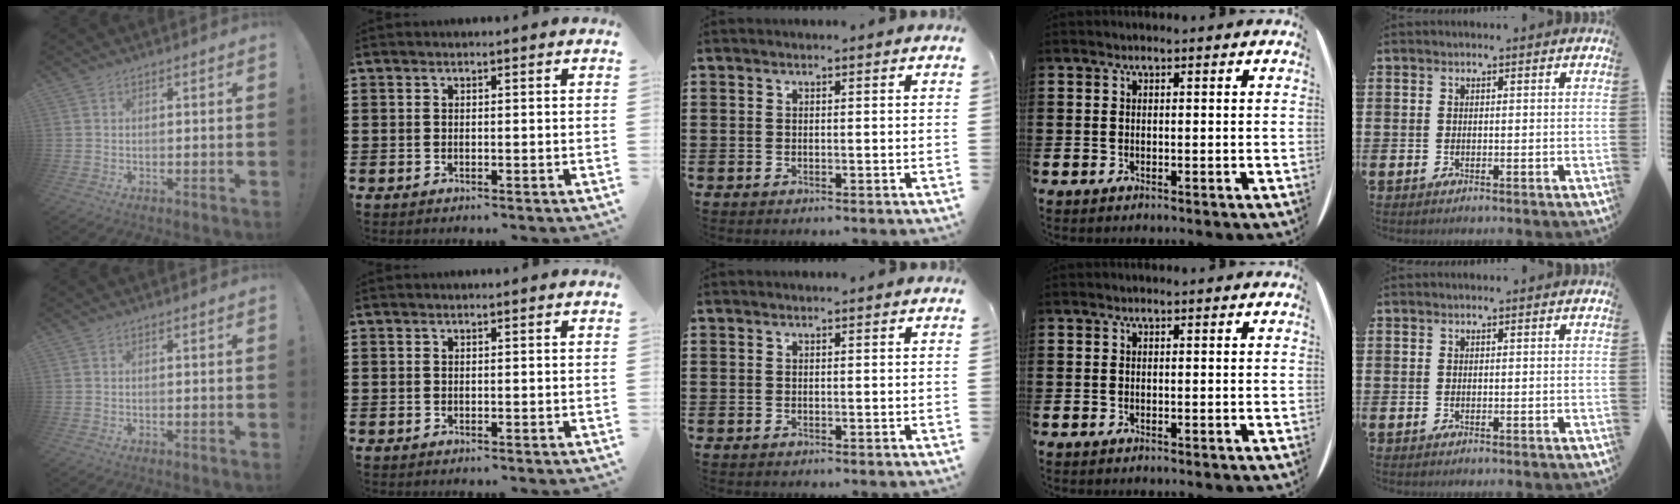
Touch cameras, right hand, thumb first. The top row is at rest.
{}